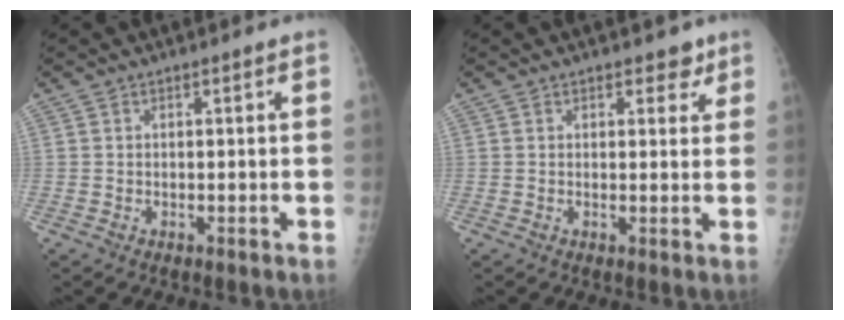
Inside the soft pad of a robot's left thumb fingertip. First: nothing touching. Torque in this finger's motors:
{"motor_torque": [0.01, 0.01, -0.24, -0.21, -0.01]}